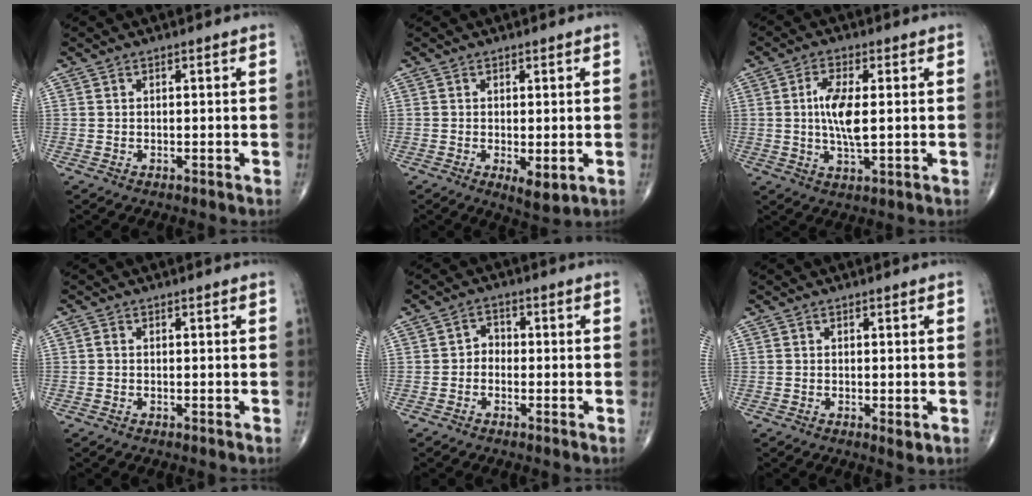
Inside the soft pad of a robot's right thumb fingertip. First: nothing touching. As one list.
[{"total": 4.2, "force": [-0.9, 1.7, 3.7], "torque": [-0.056, -0.014, -0.010]}, {"total": 7.8, "force": [0.5, 2.7, 7.3], "torque": [-0.149, -0.010, 0.006]}, {"total": 0.5, "force": [-0.2, 0.3, 0.4], "torque": [-0.006, 0.000, -0.007]}, {"total": 2.4, "force": [-0.9, 2.0, 1.1], "torque": [0.001, 0.013, -0.028]}, {"total": 1.7, "force": [-0.4, 0.7, 1.5], "torque": [-0.025, -0.006, -0.005]}]